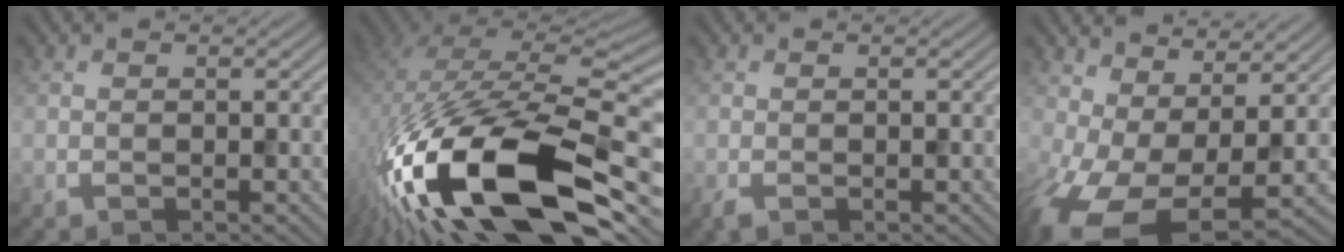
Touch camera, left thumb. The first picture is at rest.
{"total": 18.8, "force": [-7.9, 8.4, 14.8], "torque": [-0.301, -0.034, -0.124]}
{"total": 0.6, "force": [-0.4, 0.1, 0.5], "torque": [-0.015, -0.003, -0.007]}
{"total": 10.7, "force": [-1.6, 5.9, 8.8], "torque": [-0.189, -0.024, -0.018]}